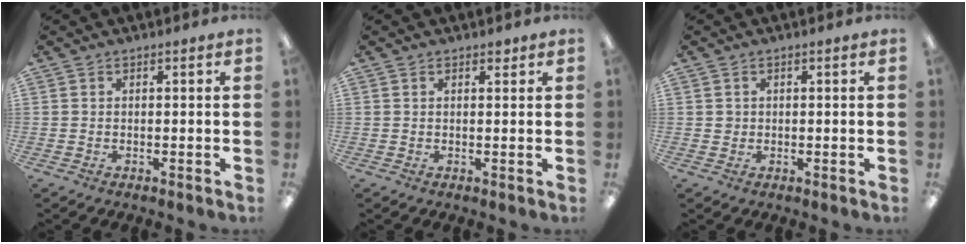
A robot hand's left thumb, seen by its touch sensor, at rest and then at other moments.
{"total": 1.4, "force": [1.0, 0.7, 0.7], "torque": [-0.007, -0.002, 0.016]}
{"total": 1.2, "force": [0.3, 1.2, 0.2], "torque": [-0.005, 0.006, 0.005]}